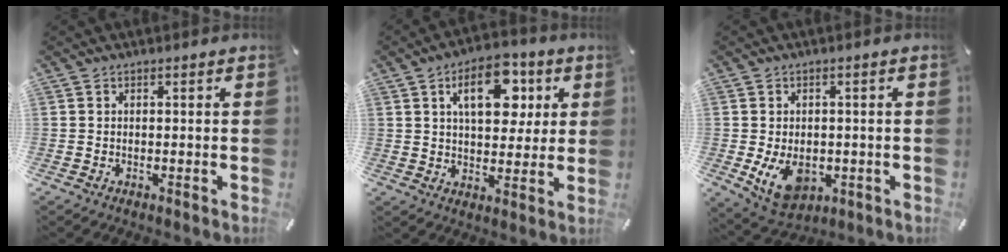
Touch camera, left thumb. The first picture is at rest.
{"total": 13.9, "force": [5.1, 8.3, 9.9], "torque": [-0.134, -0.004, 0.083]}
{"total": 8.6, "force": [-1.9, 6.1, 5.8], "torque": [-0.101, -0.003, -0.032]}